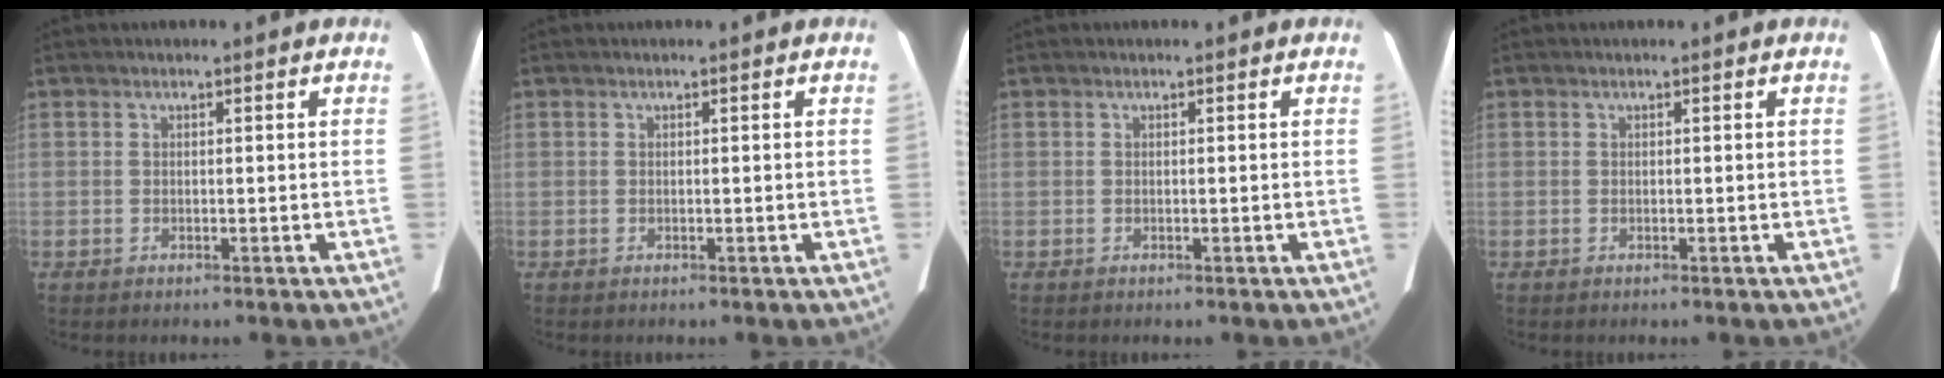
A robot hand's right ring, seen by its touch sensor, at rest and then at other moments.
{"total": 0.0}
{"total": 0.0}
{"total": 0.0}